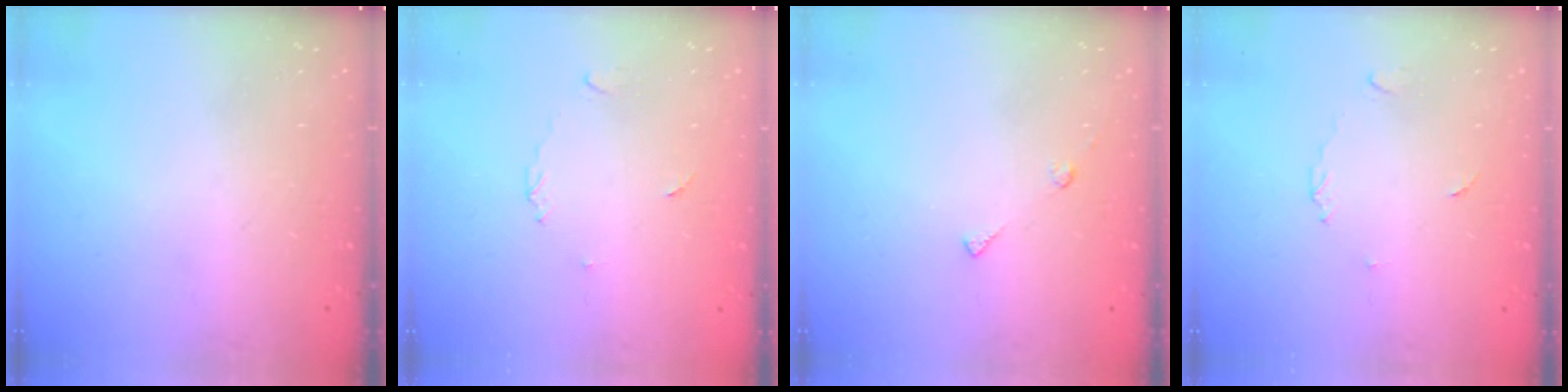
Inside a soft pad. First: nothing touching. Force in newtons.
{"total": 2.7, "press": 2.7, "slide": 0.4}
{"total": 6.0, "press": 6.0, "slide": 0.6}
{"total": 2.7, "press": 2.7, "slide": 0.4}